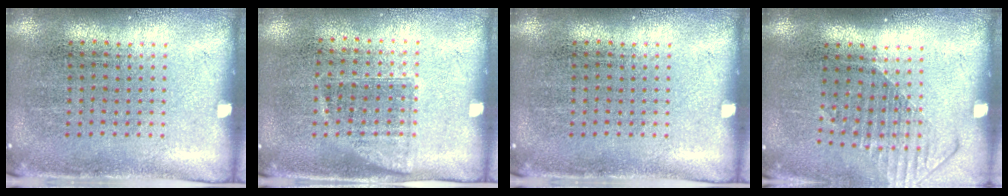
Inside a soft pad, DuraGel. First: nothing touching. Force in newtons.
{"total": 0.9, "press": 0.8, "slide": 0.5}
{"total": 0.0}
{"total": 1.6, "press": 1.2, "slide": 1.1}